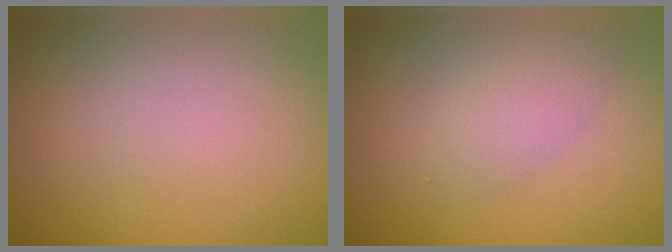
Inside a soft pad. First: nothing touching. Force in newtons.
{"total": 2.2, "press": 2.2, "slide": 0.2}